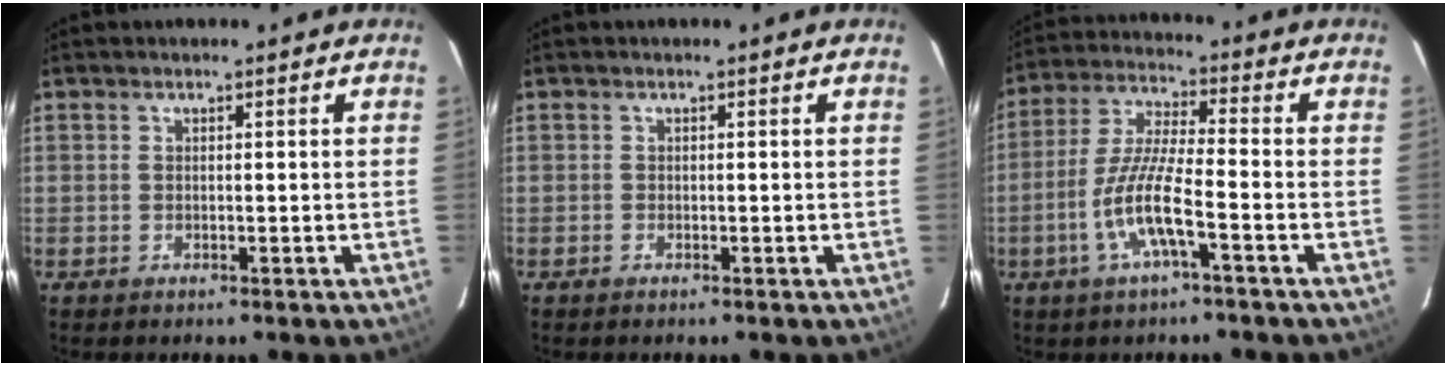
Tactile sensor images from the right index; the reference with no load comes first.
{"total": 0.0}
{"total": 10.1, "force": [-4.2, 1.1, 9.1], "torque": [-0.195, -0.003, -0.082]}